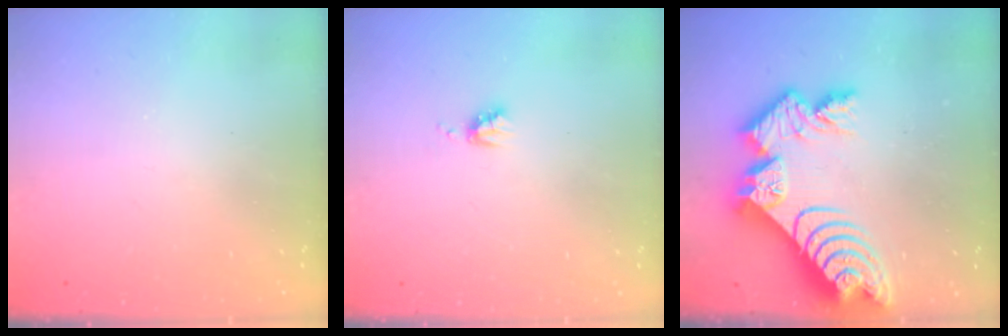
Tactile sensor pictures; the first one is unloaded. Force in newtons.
{"total": 3.7, "press": 3.7, "slide": 0.4}
{"total": 17.0, "press": 16.9, "slide": 1.6}